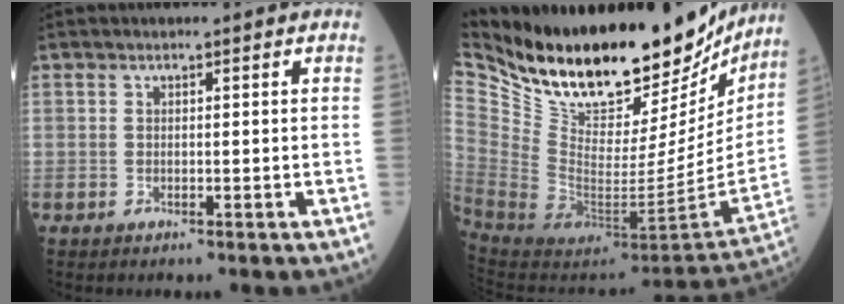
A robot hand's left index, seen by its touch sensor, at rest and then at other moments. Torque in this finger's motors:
{"motor_torque": [0.16, -0.85, 0.24, 0.04]}